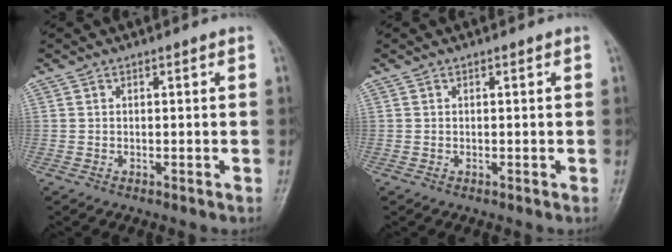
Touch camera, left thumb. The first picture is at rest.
{"total": 0.0}